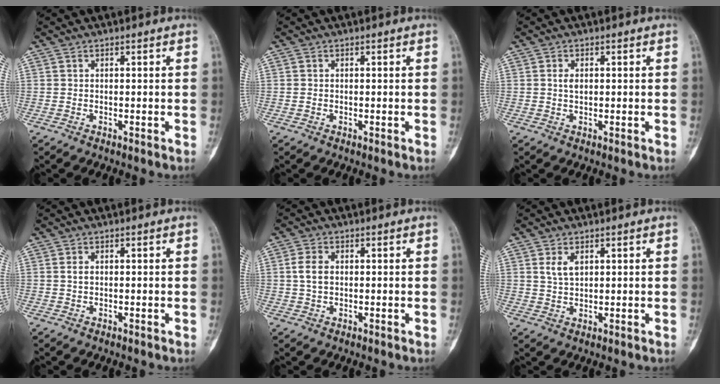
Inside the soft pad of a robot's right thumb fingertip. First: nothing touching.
{"total": 0.6, "force": [0.1, 0.5, 0.2], "torque": [0.001, 0.002, 0.001]}
{"total": 1.9, "force": [0.3, 1.2, 1.5], "torque": [-0.021, 0.000, 0.005]}
{"total": 1.1, "force": [0.2, 0.7, 0.8], "torque": [-0.012, 0.002, 0.003]}
{"total": 3.9, "force": [0.5, 2.6, 2.8], "torque": [-0.053, 0.004, 0.005]}
{"total": 3.1, "force": [1.3, 1.8, 2.2], "torque": [-0.036, -0.004, 0.029]}